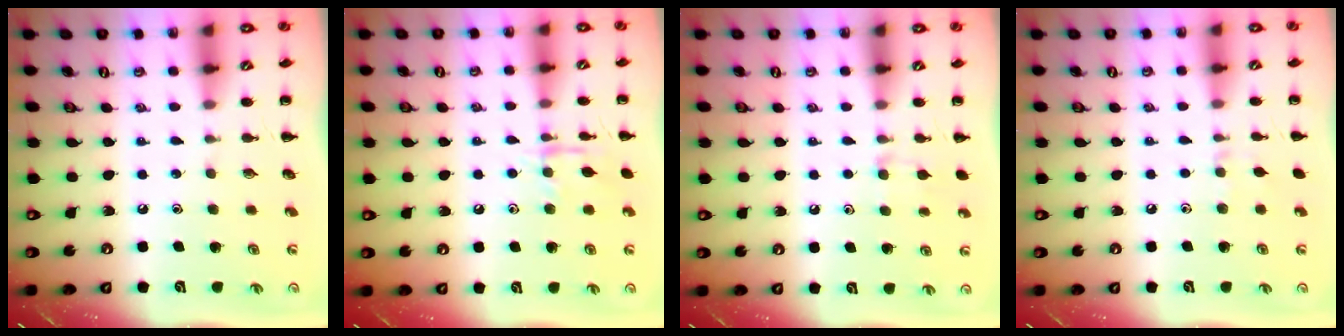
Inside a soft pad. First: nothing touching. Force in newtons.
{"total": 8.9, "press": 8.8, "slide": 0.7}
{"total": 6.4, "press": 6.0, "slide": 2.2}
{"total": 3.8, "press": 3.5, "slide": 1.4}